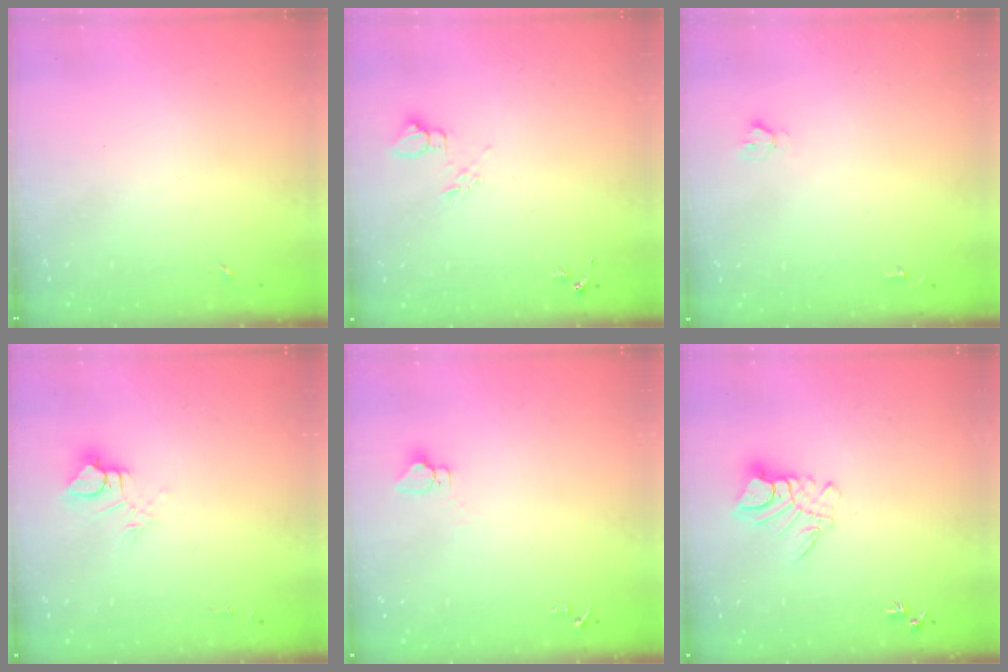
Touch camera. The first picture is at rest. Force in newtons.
{"total": 6.6, "press": 6.5, "slide": 0.8}
{"total": 1.9, "press": 1.9, "slide": 0.2}
{"total": 6.3, "press": 6.3, "slide": 0.5}
{"total": 2.8, "press": 2.8, "slide": 0.2}
{"total": 8.5, "press": 8.5, "slide": 0.9}